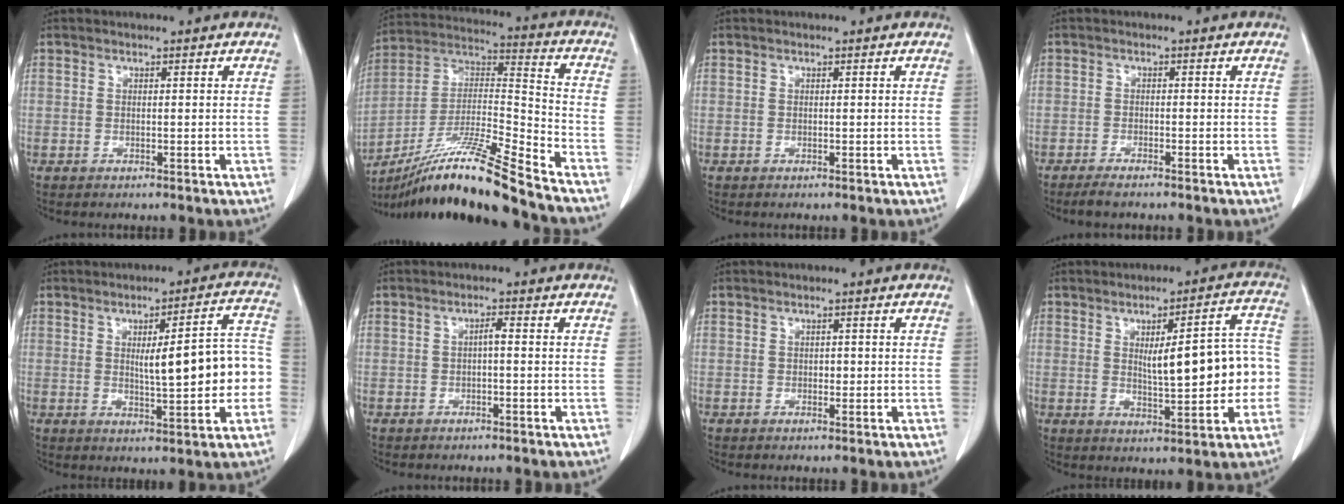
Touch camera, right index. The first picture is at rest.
{"total": 19.4, "force": [-15.7, -1.1, 11.3], "torque": [-0.233, -0.011, -0.291]}
{"total": 0.0}
{"total": 2.4, "force": [-2.1, 0.3, 1.2], "torque": [-0.027, -0.006, -0.038]}
{"total": 11.7, "force": [-0.6, 2.3, 11.5], "torque": [-0.148, 0.027, -0.001]}
{"total": 1.3, "force": [-0.1, 0.2, 1.3], "torque": [-0.021, 0.004, -0.002]}
{"total": 0.8, "force": [0.0, 0.6, 0.5], "torque": [-0.005, 0.002, 0.000]}
{"total": 12.2, "force": [-0.3, 2.9, 11.8], "torque": [-0.156, 0.028, 0.006]}